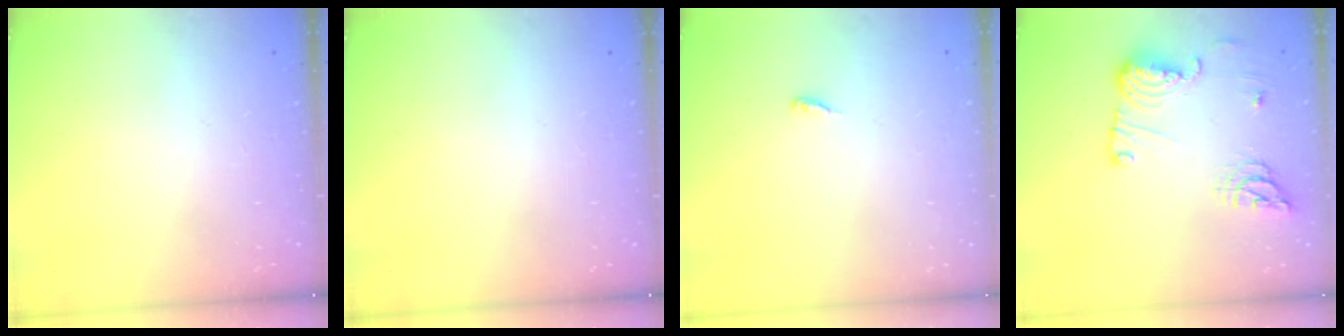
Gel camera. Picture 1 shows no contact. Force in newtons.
{"total": 0.0}
{"total": 3.2, "press": 3.2, "slide": 0.2}
{"total": 17.5, "press": 16.1, "slide": 6.9}